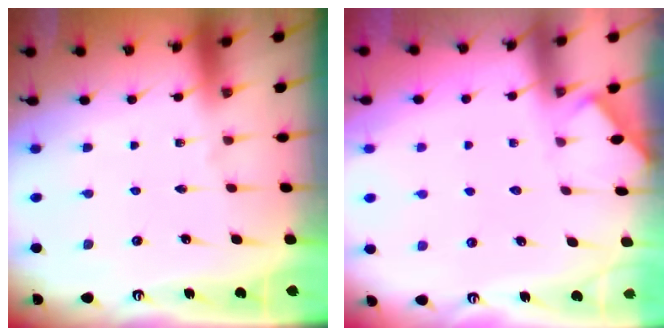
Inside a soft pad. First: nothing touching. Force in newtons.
{"total": 1.9, "press": 1.9, "slide": 0.3}